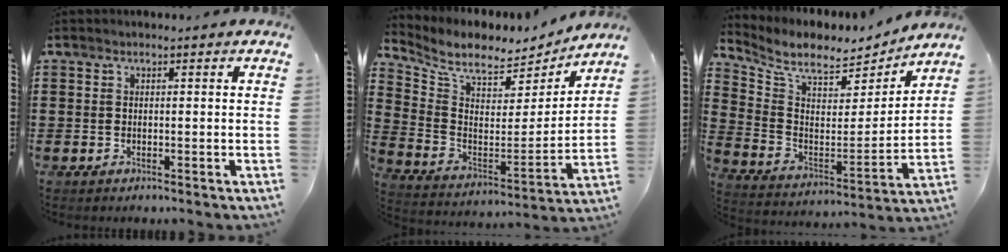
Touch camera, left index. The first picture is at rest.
{"total": 7.2, "force": [6.4, 2.3, 2.4], "torque": [-0.074, -0.056, 0.107]}
{"total": 7.8, "force": [6.8, 2.4, 3.0], "torque": [-0.095, -0.049, 0.115]}